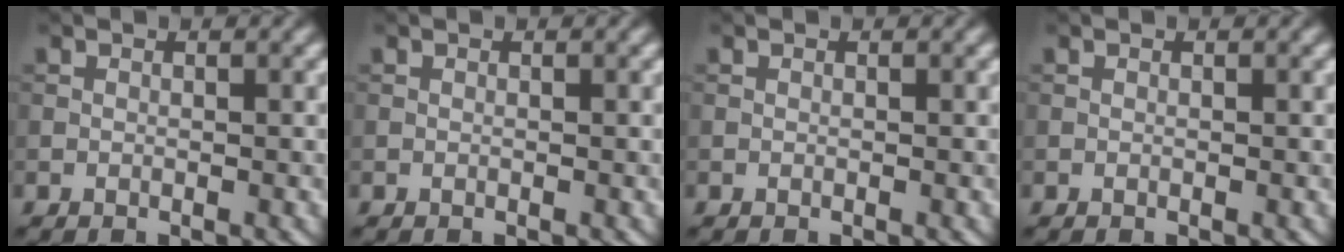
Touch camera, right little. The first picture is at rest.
{"total": 0.0}
{"total": 0.0}
{"total": 0.0}